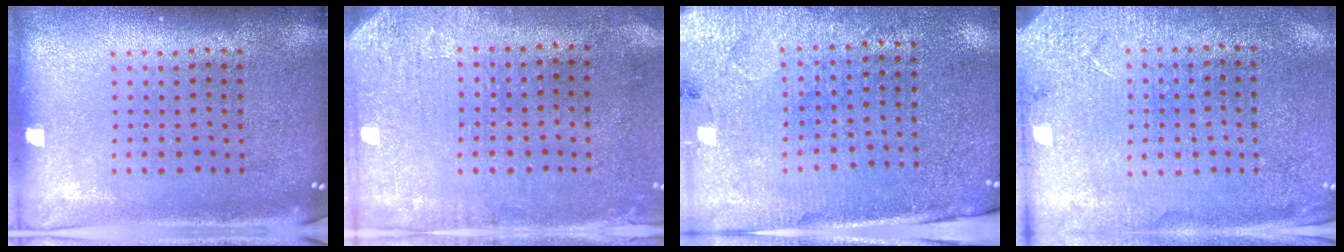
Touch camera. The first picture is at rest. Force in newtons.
{"total": 3.1, "press": 2.4, "slide": 1.9}
{"total": 3.0, "press": 2.8, "slide": 0.9}
{"total": 2.6, "press": 2.5, "slide": 0.5}